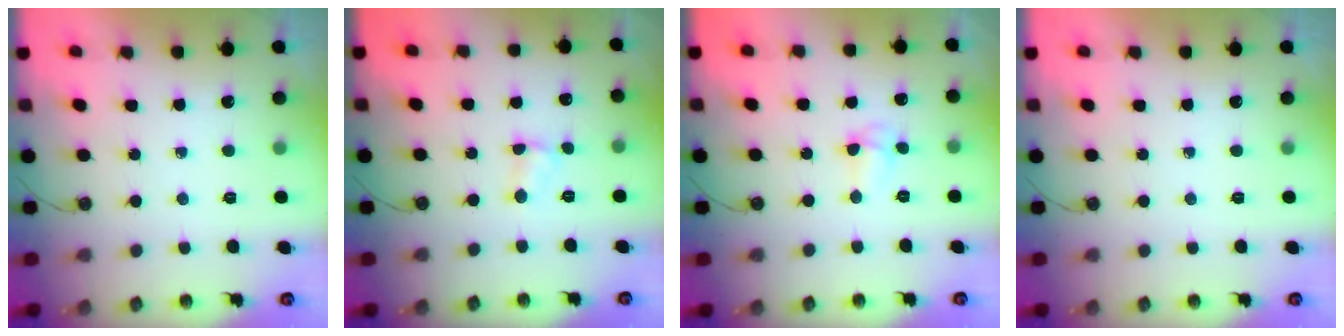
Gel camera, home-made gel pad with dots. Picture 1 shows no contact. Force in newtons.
{"total": 3.4, "press": 3.4, "slide": 0.5}
{"total": 4.8, "press": 4.6, "slide": 1.3}
{"total": 0.0}